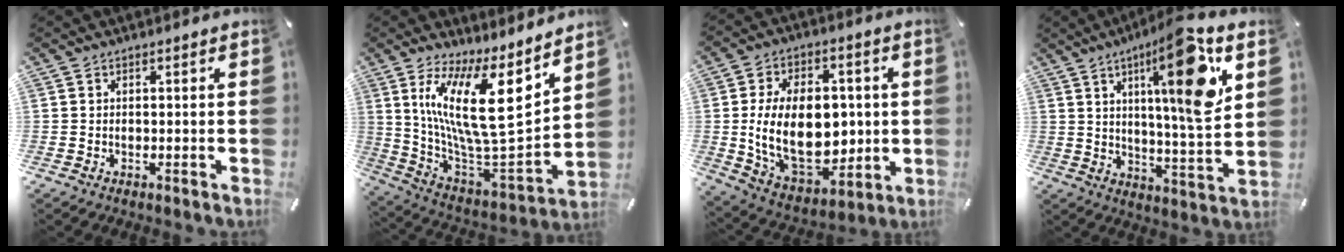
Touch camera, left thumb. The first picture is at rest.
{"total": 21.7, "force": [9.4, 7.1, 18.2], "torque": [-0.339, -0.075, 0.156]}
{"total": 22.6, "force": [0.5, 14.6, 17.3], "torque": [-0.314, -0.012, 0.023]}
{"total": 19.0, "force": [8.6, 3.7, 16.5], "torque": [-0.252, -0.037, 0.119]}